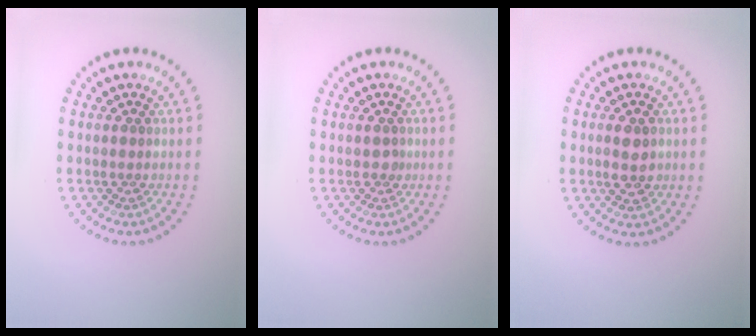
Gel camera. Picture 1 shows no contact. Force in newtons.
{"total": 0.6, "press": 0.5, "slide": 0.3}
{"total": 2.2, "press": 2.2, "slide": 0.1}